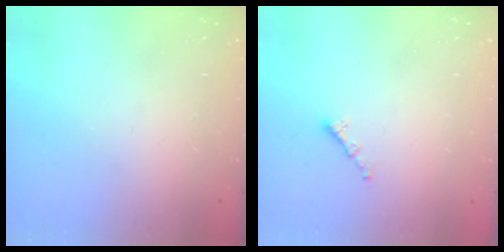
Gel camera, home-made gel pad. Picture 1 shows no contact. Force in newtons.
{"total": 1.2, "press": 1.1, "slide": 0.5}